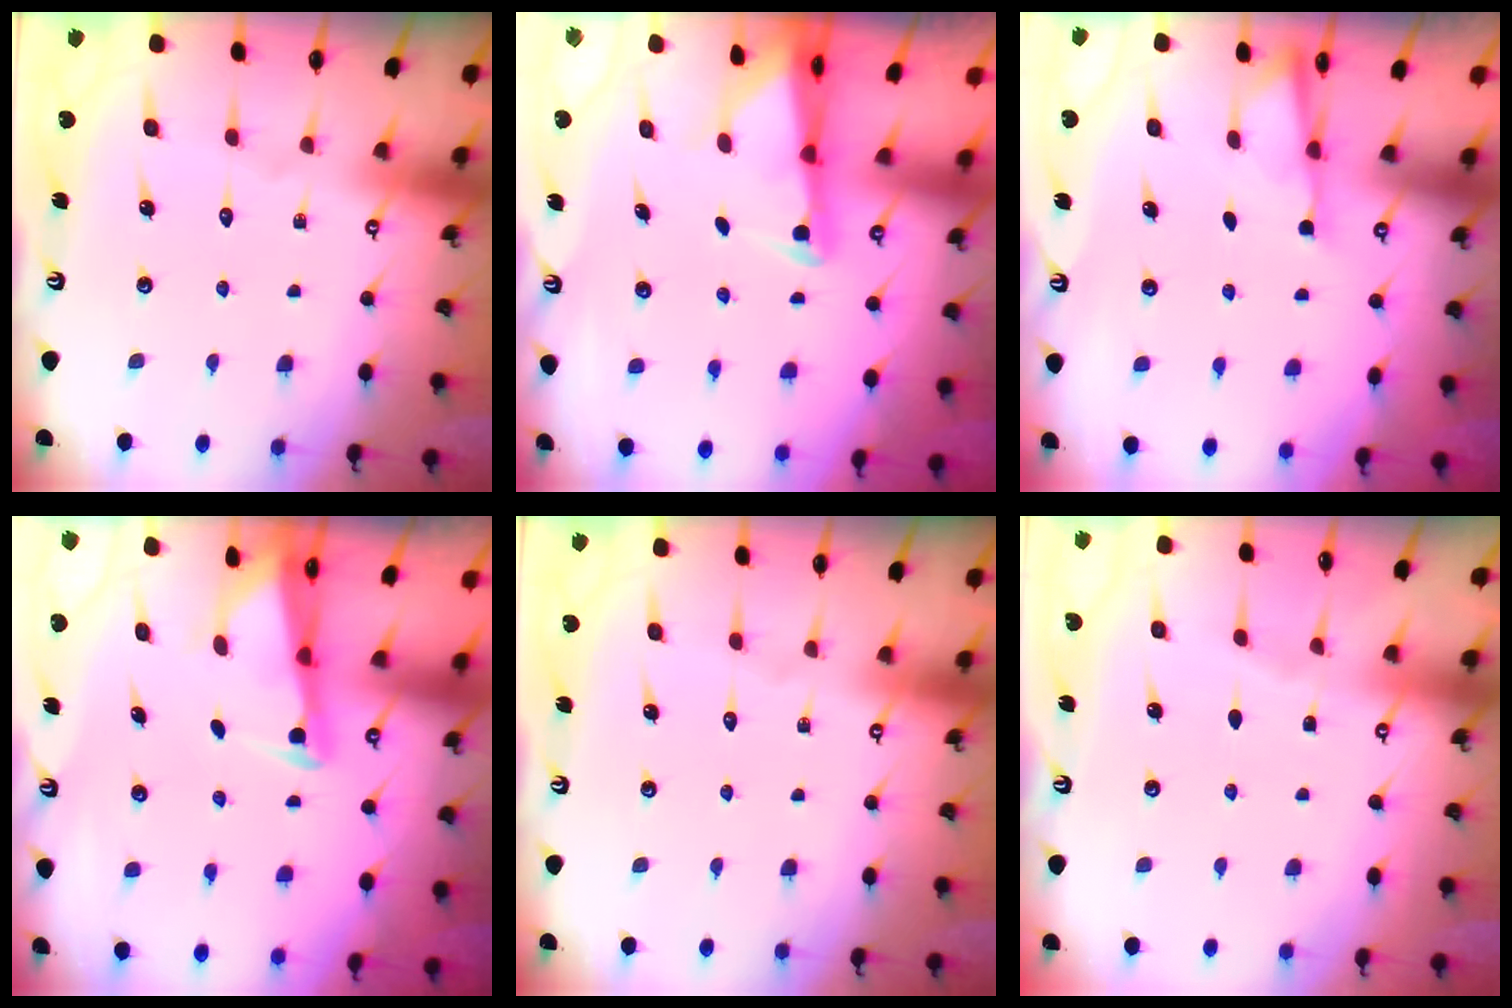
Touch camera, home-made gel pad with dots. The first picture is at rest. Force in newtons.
{"total": 2.7, "press": 2.6, "slide": 0.5}
{"total": 2.5, "press": 2.4, "slide": 0.4}
{"total": 2.4, "press": 2.3, "slide": 0.5}
{"total": 0.0}
{"total": 2.1, "press": 2.1, "slide": 0.3}